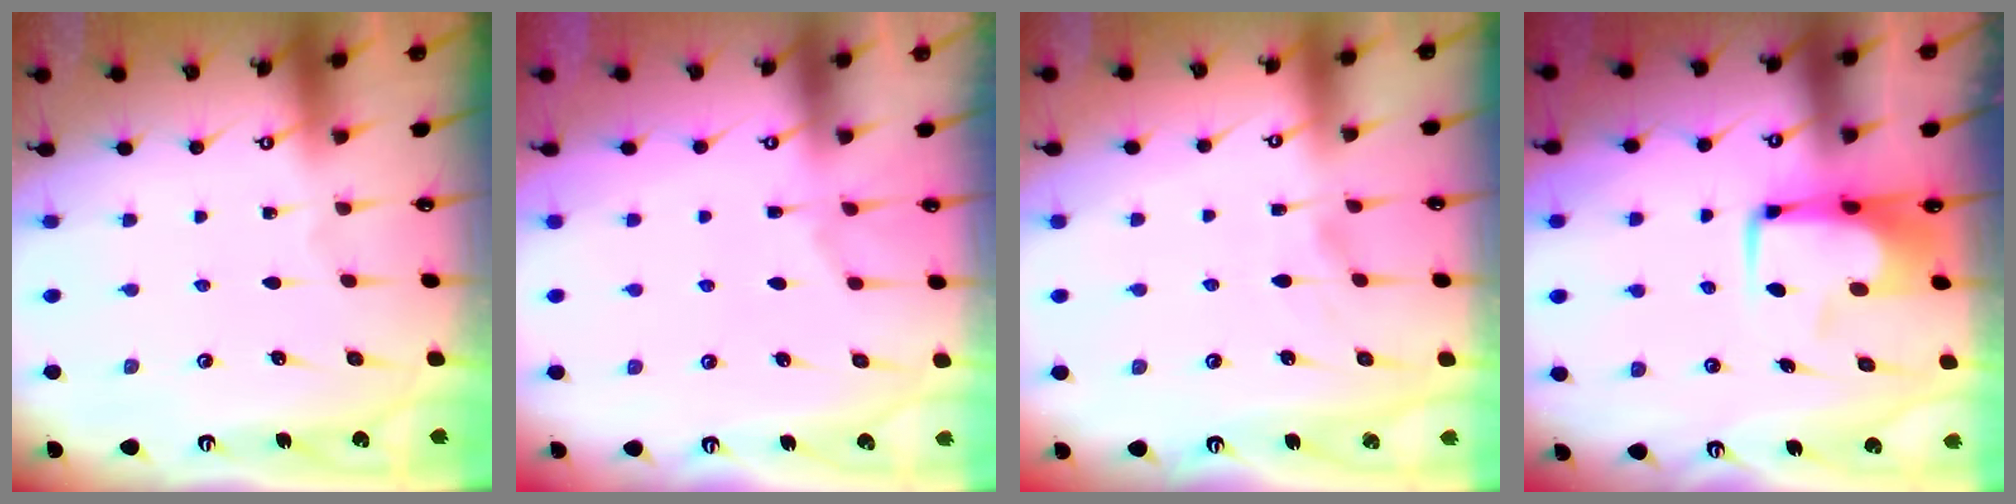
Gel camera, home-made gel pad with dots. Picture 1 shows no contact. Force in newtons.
{"total": 5.9, "press": 5.7, "slide": 1.3}
{"total": 1.2, "press": 0.8, "slide": 0.9}
{"total": 6.2, "press": 6.0, "slide": 1.2}